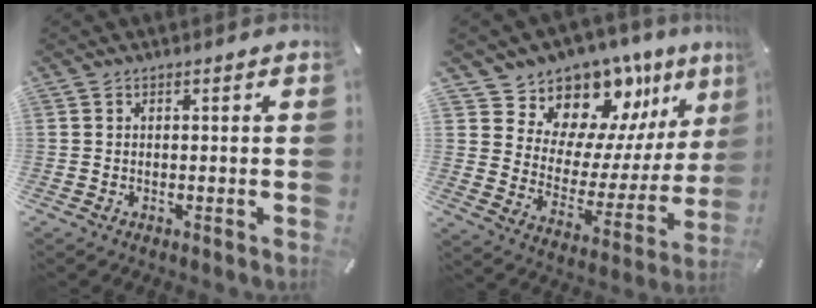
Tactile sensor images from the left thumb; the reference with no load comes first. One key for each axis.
{"total": 12.2, "fx": 10.5, "fy": 6.3, "fz": 0.3, "tx": -0.004, "ty": -0.133, "tz": 0.182}